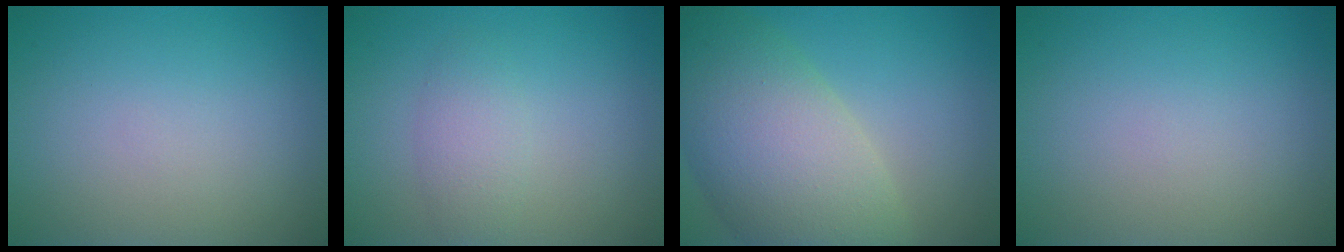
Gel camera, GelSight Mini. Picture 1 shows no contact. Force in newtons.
{"total": 2.1, "press": 2.1, "slide": 0.1}
{"total": 10.6, "press": 10.6, "slide": 0.6}
{"total": 0.0}